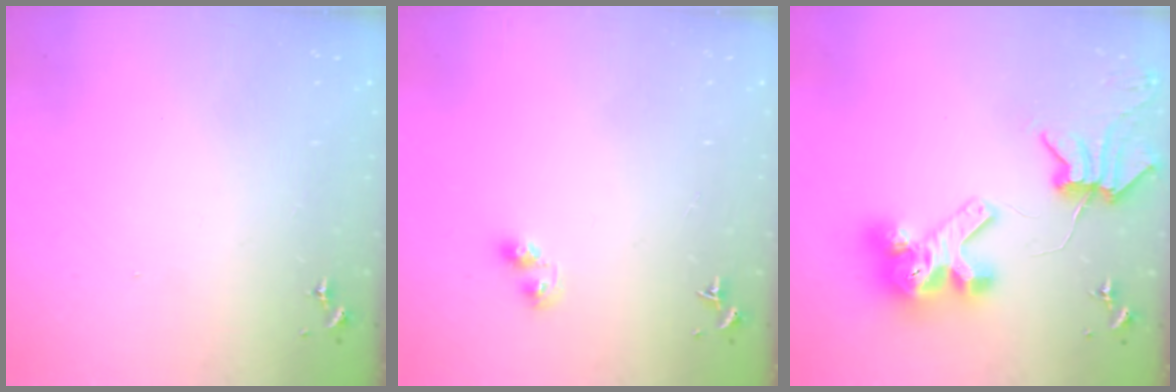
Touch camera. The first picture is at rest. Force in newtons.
{"total": 5.5, "press": 5.5, "slide": 0.2}
{"total": 12.1, "press": 11.9, "slide": 1.7}